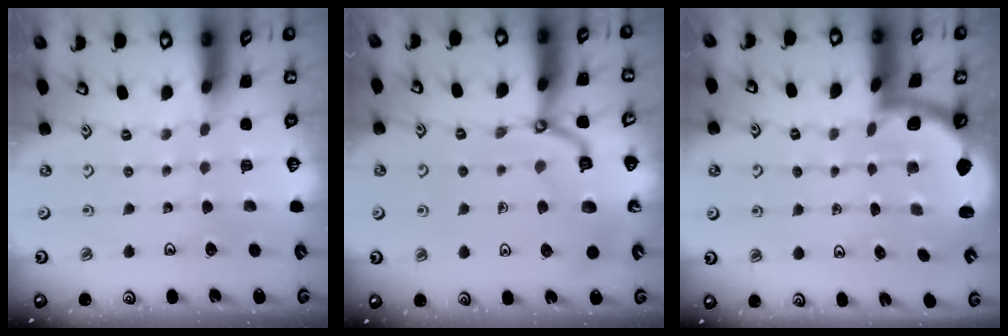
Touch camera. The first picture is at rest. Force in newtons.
{"total": 8.0, "press": 8.0, "slide": 0.3}
{"total": 1.8, "press": 1.8, "slide": 0.1}